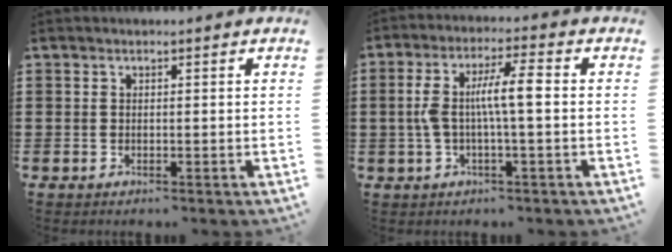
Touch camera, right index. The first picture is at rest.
{"total": 7.3, "force": [-0.1, 1.5, 7.2], "torque": [-0.146, -0.001, -0.010]}